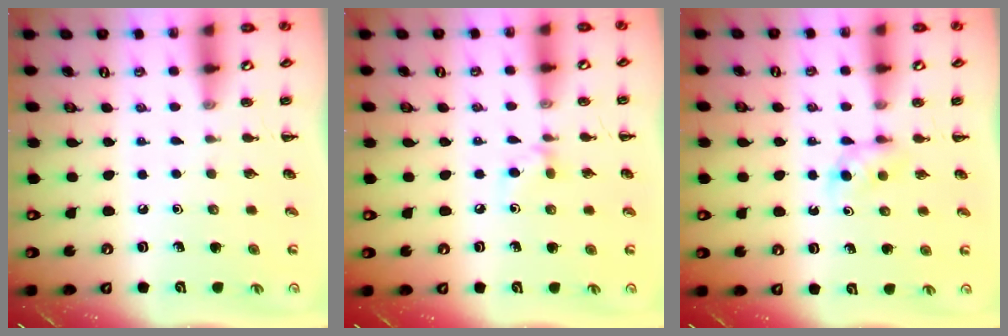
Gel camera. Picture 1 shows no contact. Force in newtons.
{"total": 6.1, "press": 5.8, "slide": 2.0}
{"total": 2.9, "press": 2.6, "slide": 1.2}